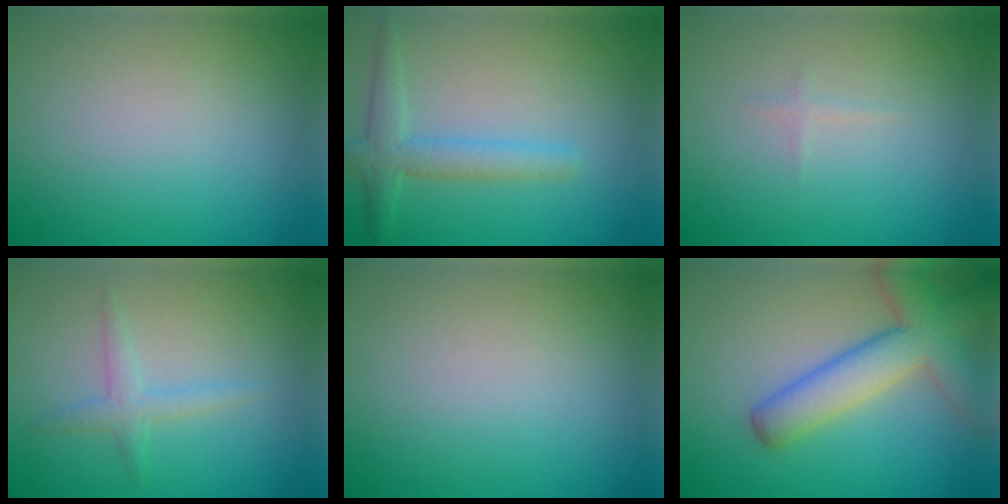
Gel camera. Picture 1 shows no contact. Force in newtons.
{"total": 4.0, "press": 3.9, "slide": 0.3}
{"total": 0.5, "press": 0.5, "slide": 0.0}
{"total": 1.8, "press": 1.8, "slide": 0.1}
{"total": 0.0}
{"total": 7.3, "press": 7.2, "slide": 0.4}